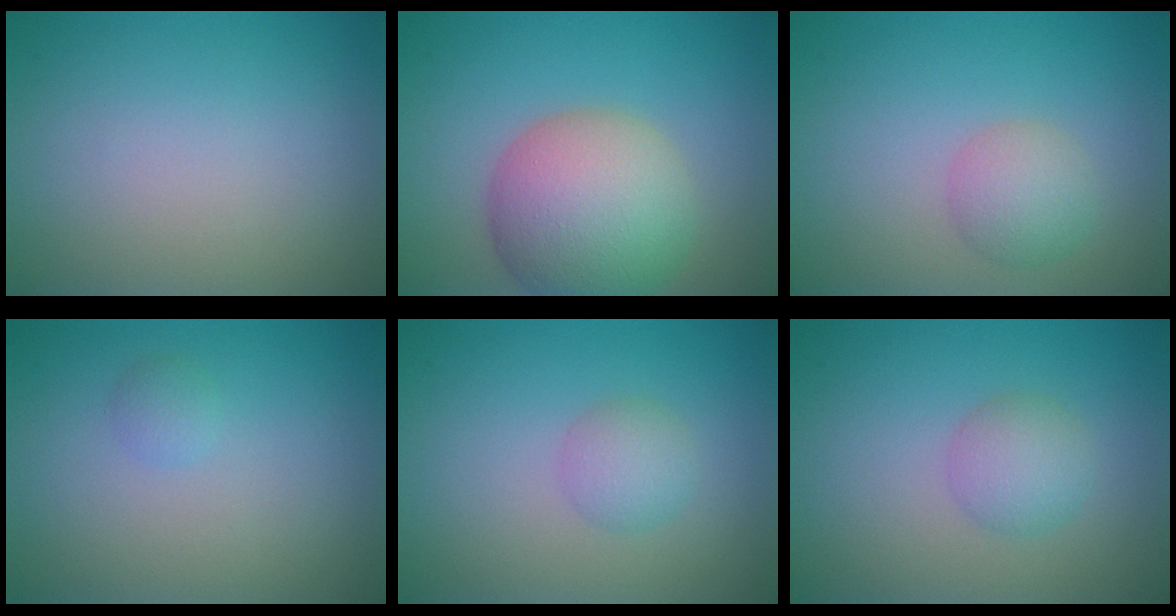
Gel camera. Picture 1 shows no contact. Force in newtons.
{"total": 9.1, "press": 9.1, "slide": 0.7}
{"total": 2.7, "press": 2.7, "slide": 0.1}
{"total": 0.9, "press": 0.9, "slide": 0.0}
{"total": 2.0, "press": 2.0, "slide": 0.2}
{"total": 2.5, "press": 2.4, "slide": 0.2}